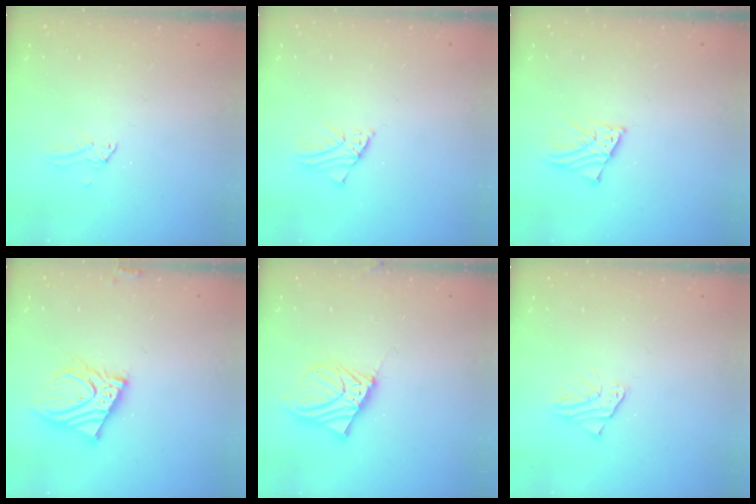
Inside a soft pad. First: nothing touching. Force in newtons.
{"total": 1.5, "press": 1.5, "slide": 0.1}
{"total": 2.6, "press": 2.6, "slide": 0.2}
{"total": 12.3, "press": 12.0, "slide": 2.6}
{"total": 9.6, "press": 9.4, "slide": 1.6}
{"total": 2.7, "press": 2.6, "slide": 0.3}